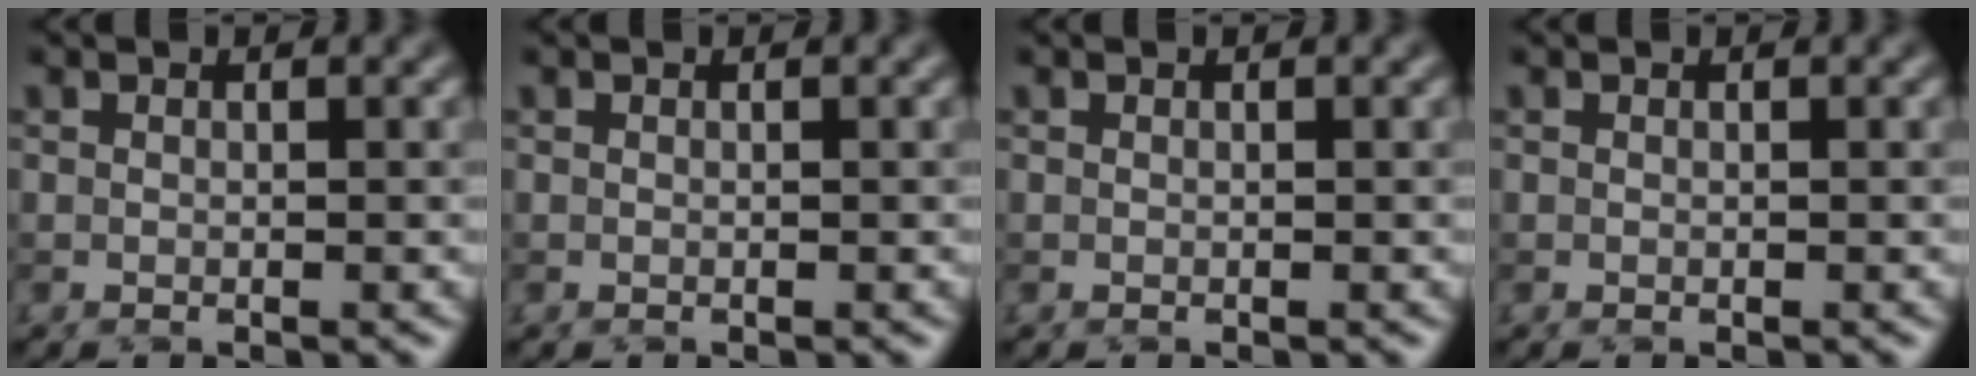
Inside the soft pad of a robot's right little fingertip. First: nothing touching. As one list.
[{"total": 0.0}, {"total": 0.0}, {"total": 0.0}]